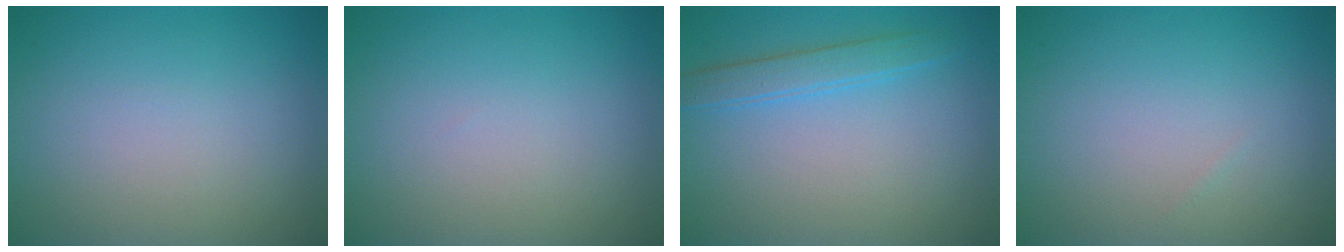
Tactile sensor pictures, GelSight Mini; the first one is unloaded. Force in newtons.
{"total": 0.0}
{"total": 2.3, "press": 2.3, "slide": 0.1}
{"total": 0.0}